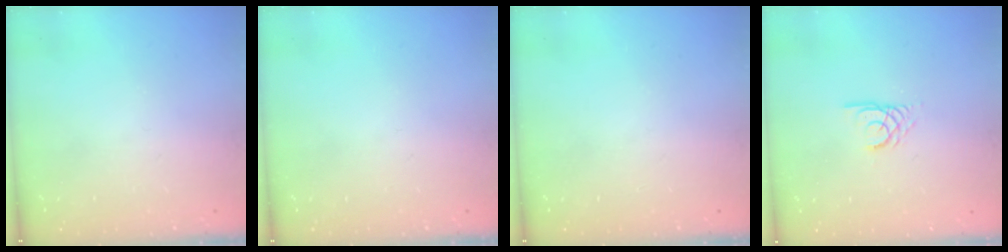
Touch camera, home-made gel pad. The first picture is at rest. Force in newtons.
{"total": 0.0}
{"total": 0.0}
{"total": 2.3, "press": 2.3, "slide": 0.1}